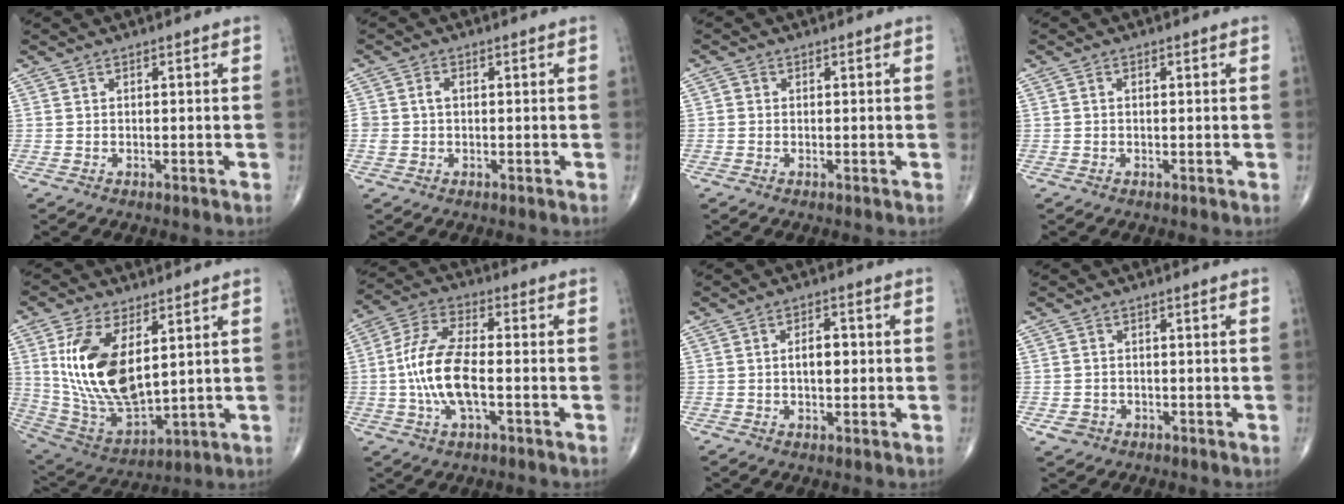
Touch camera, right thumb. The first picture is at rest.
{"total": 2.3, "force": [0.1, 1.7, 1.5], "torque": [-0.032, 0.007, 0.002]}
{"total": 1.0, "force": [0.0, 0.9, 0.4], "torque": [-0.002, 0.002, -0.003]}
{"total": 0.6, "force": [0.0, 0.4, 0.4], "torque": [-0.009, 0.004, 0.000]}
{"total": 18.4, "force": [4.6, 9.3, 15.2], "torque": [-0.286, -0.025, 0.104]}
{"total": 12.4, "force": [-1.9, 5.0, 11.2], "torque": [-0.236, 0.023, -0.039]}
{"total": 4.4, "force": [0.1, 2.4, 3.6], "torque": [-0.052, 0.007, -0.002]}
{"total": 2.4, "force": [-1.0, 2.1, 0.7], "torque": [-0.009, 0.006, -0.013]}